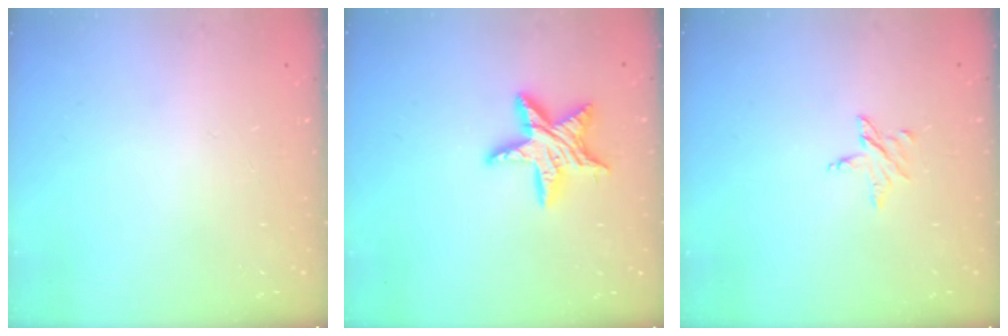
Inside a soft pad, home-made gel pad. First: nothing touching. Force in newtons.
{"total": 12.4, "press": 12.4, "slide": 0.7}
{"total": 3.9, "press": 3.9, "slide": 0.3}